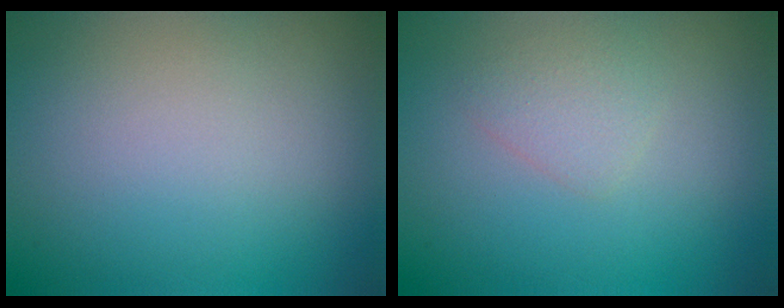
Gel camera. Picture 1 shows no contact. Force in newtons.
{"total": 1.7, "press": 1.7, "slide": 0.1}